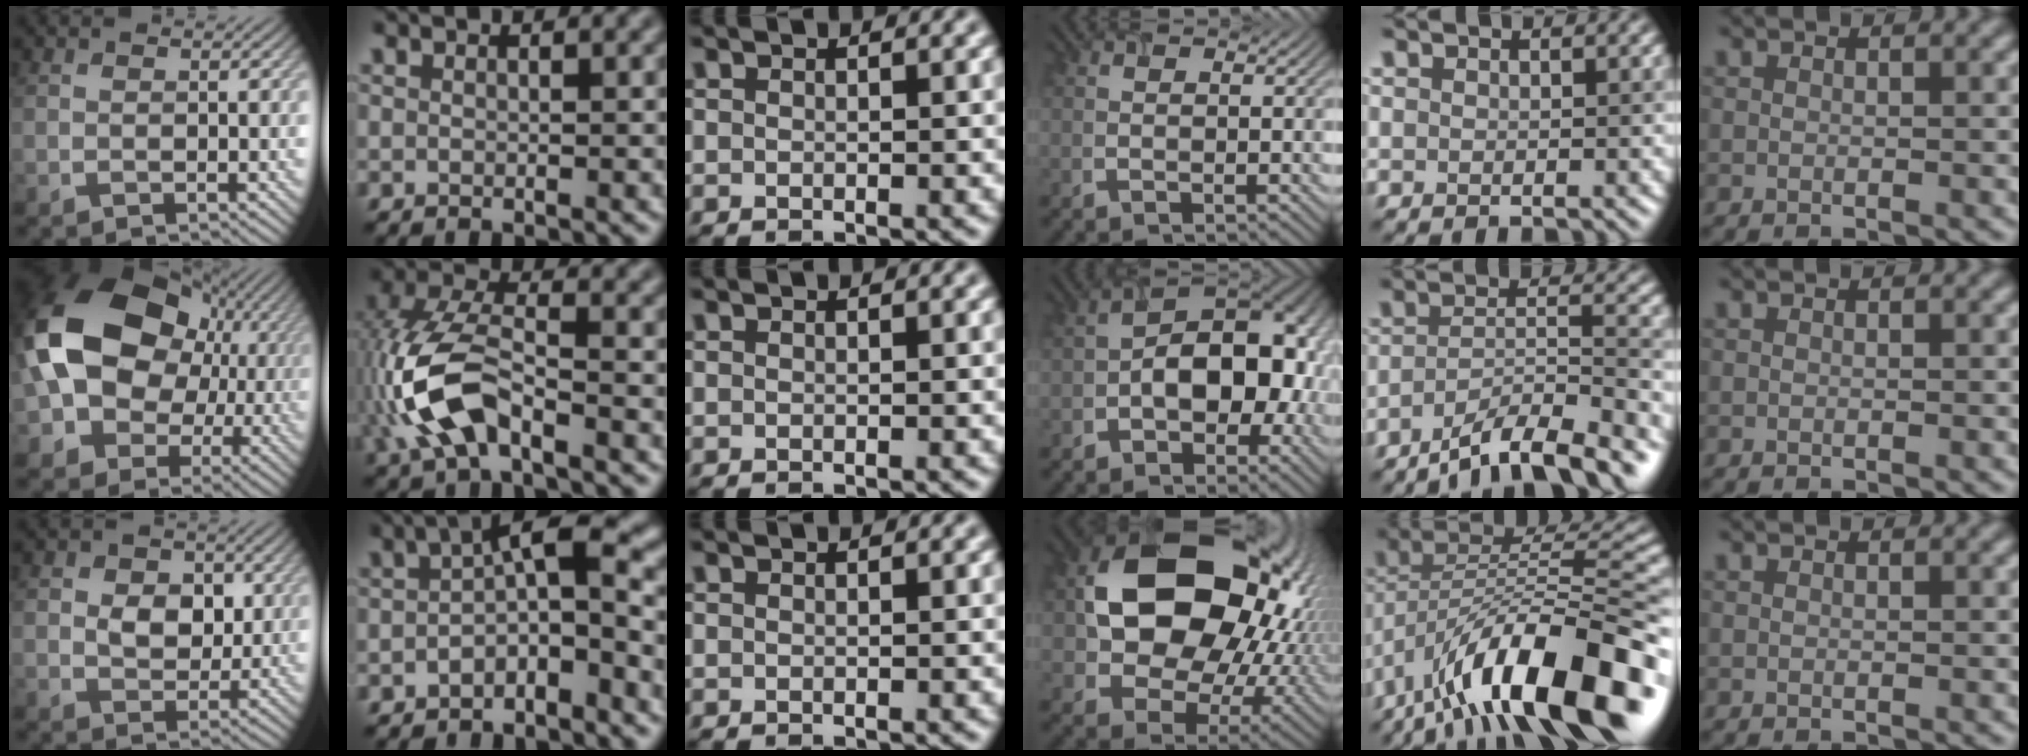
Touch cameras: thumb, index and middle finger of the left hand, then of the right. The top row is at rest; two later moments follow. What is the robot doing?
{"motion": "open", "object": "airpods case & airpods"}